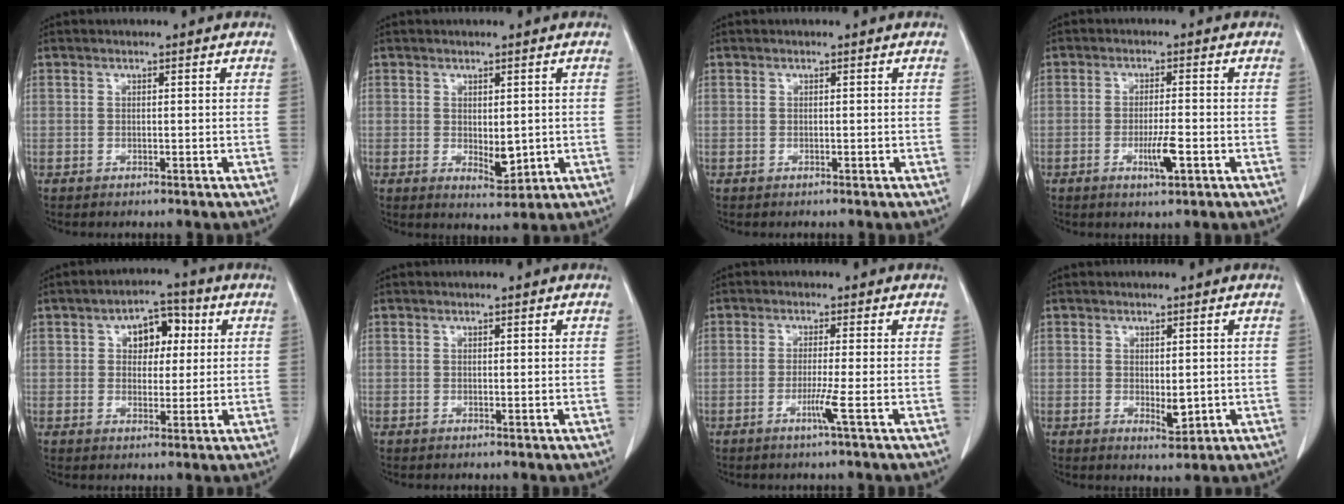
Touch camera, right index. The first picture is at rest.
{"total": 3.7, "force": [-0.1, 1.8, 3.2], "torque": [-0.047, -0.011, 0.009]}
{"total": 0.0}
{"total": 4.3, "force": [-1.6, 0.4, 3.9], "torque": [-0.073, -0.005, -0.027]}
{"total": 6.4, "force": [1.8, 4.0, 4.7], "torque": [-0.064, 0.022, 0.028]}
{"total": 0.6, "force": [0.3, 0.1, 0.5], "torque": [-0.008, 0.000, 0.005]}
{"total": 2.9, "force": [-1.2, -1.0, 2.5], "torque": [-0.052, -0.007, -0.024]}
{"total": 2.8, "force": [-0.2, 1.3, 2.5], "torque": [-0.037, -0.008, 0.005]}